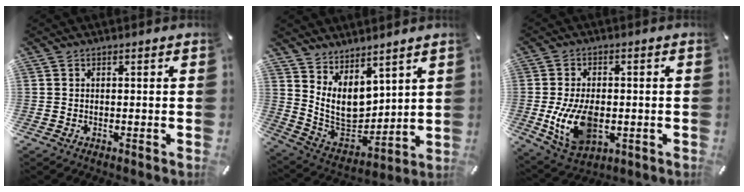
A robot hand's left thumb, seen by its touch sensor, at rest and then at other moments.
{"total": 9.8, "force": [5.3, 7.0, 4.4], "torque": [-0.103, -0.058, 0.108]}
{"total": 11.9, "force": [-1.9, 7.5, 9.0], "torque": [-0.195, -0.005, -0.031]}